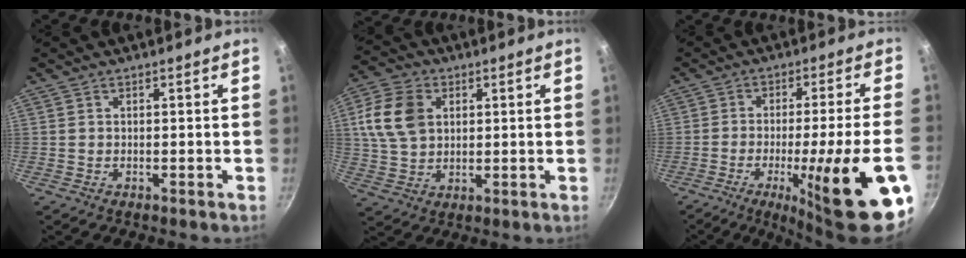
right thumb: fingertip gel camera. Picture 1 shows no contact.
{"total": 11.5, "force": [2.8, 8.2, 7.5], "torque": [-0.130, 0.001, 0.050]}
{"total": 21.5, "force": [-8.8, 2.7, 19.4], "torque": [-0.260, 0.015, -0.122]}